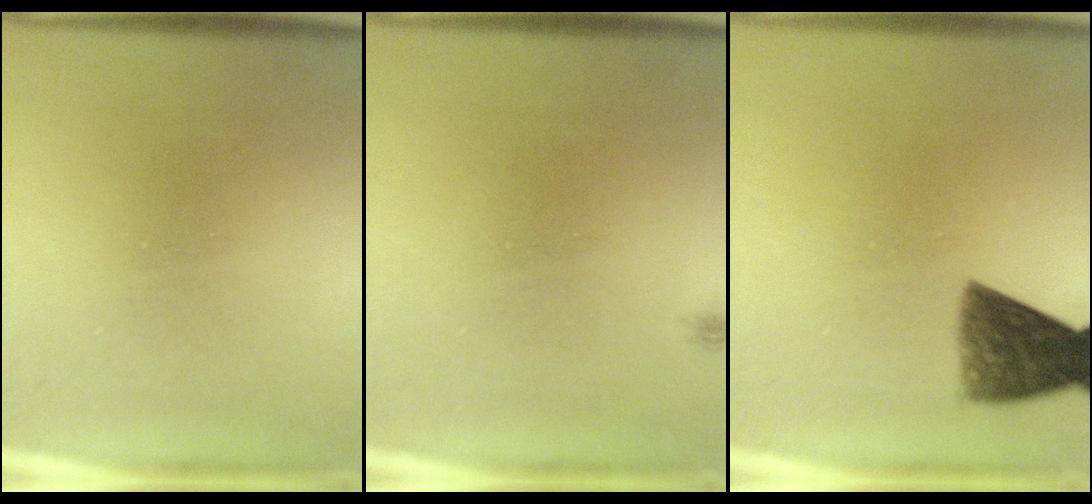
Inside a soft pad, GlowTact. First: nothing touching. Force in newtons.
{"total": 0.6}
{"total": 7.2}